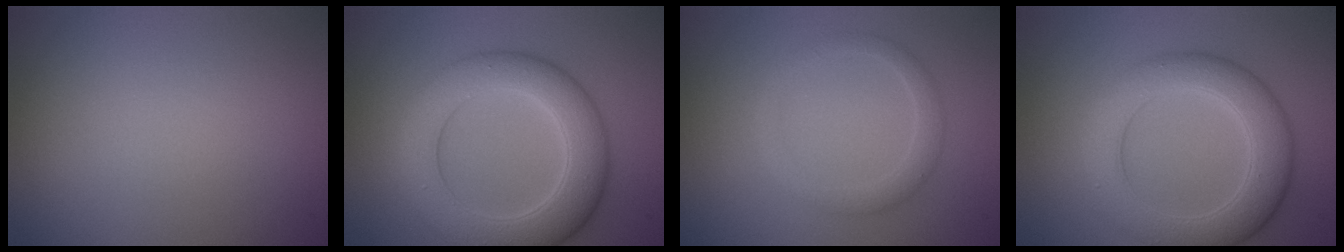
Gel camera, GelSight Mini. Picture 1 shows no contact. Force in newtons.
{"total": 7.1, "press": 7.1, "slide": 0.4}
{"total": 1.9, "press": 1.9, "slide": 0.1}
{"total": 5.9, "press": 5.9, "slide": 0.0}